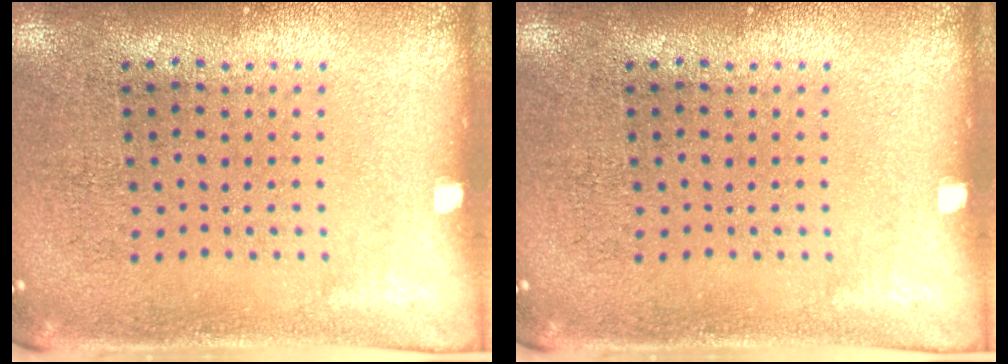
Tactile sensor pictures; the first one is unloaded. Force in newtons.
{"total": 0.0}